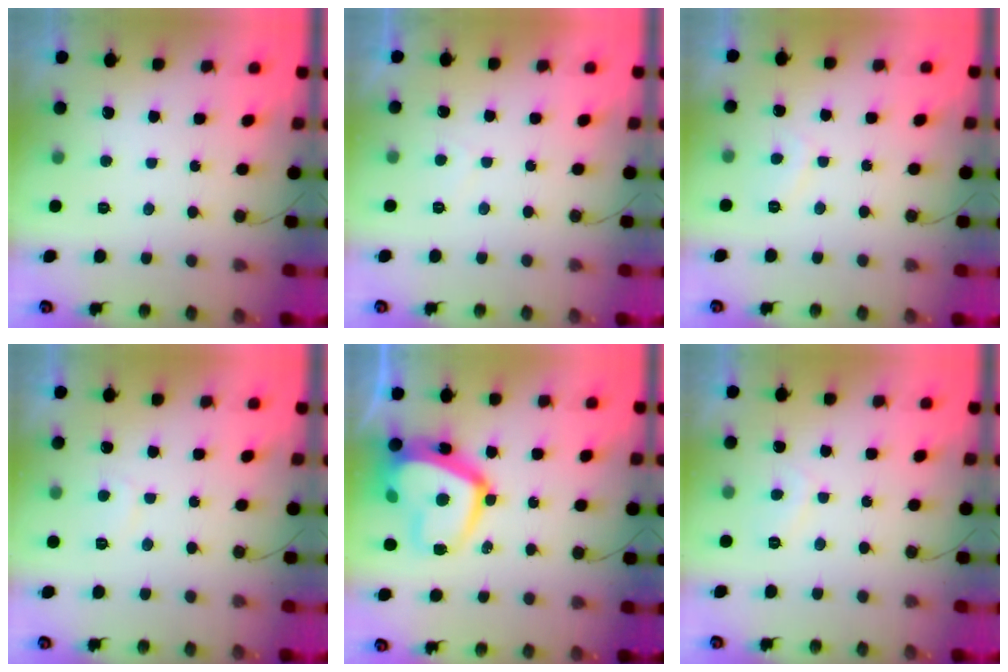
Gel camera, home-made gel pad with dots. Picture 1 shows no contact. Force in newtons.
{"total": 1.4, "press": 1.2, "slide": 0.7}
{"total": 2.2, "press": 2.1, "slide": 0.7}
{"total": 2.0, "press": 1.9, "slide": 0.6}
{"total": 18.3, "press": 18.2, "slide": 1.3}
{"total": 1.7, "press": 1.6, "slide": 0.6}